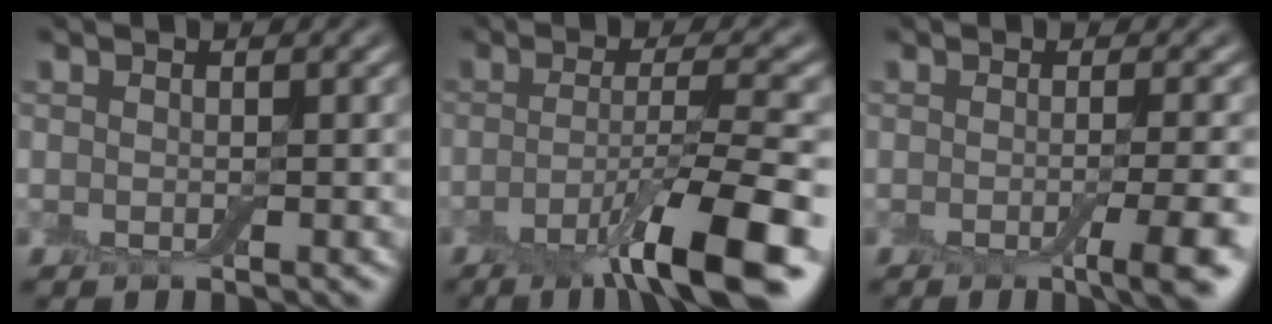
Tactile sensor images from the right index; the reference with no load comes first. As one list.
[{"total": 8.8, "force": [-4.3, 1.5, 7.5], "torque": [-0.107, 0.003, -0.081]}, {"total": 5.3, "force": [-2.1, 1.1, 4.7], "torque": [-0.055, -0.003, -0.032]}]